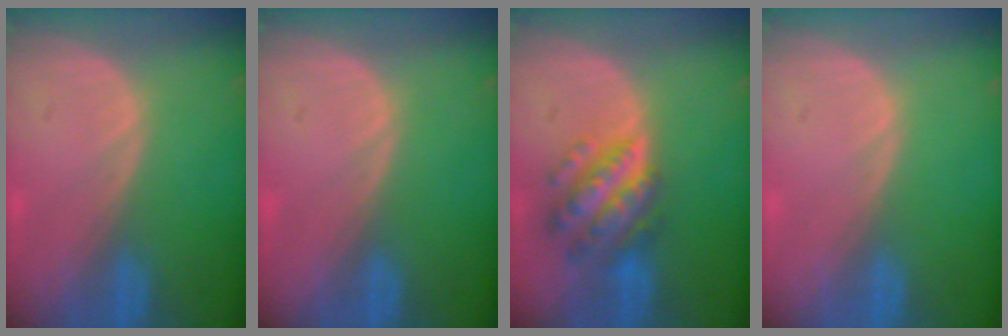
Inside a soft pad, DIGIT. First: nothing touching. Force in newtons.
{"total": 0.0}
{"total": 7.7, "press": 7.7, "slide": 0.4}
{"total": 0.0}